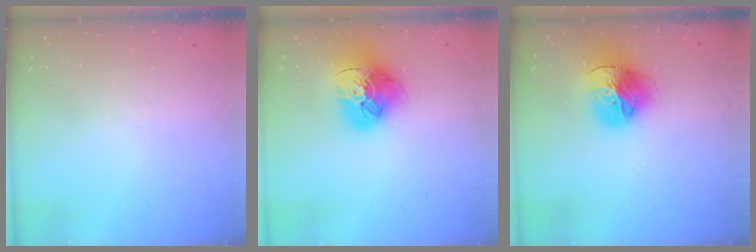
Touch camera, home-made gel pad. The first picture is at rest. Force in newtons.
{"total": 17.2, "press": 17.0, "slide": 1.9}
{"total": 18.4, "press": 18.3, "slide": 2.2}